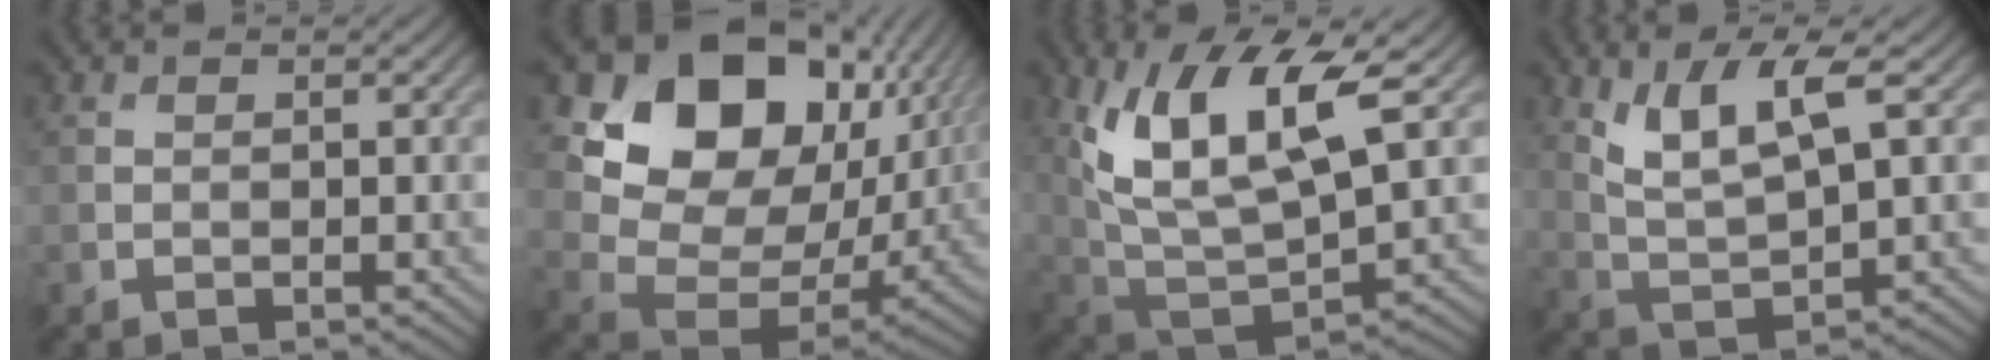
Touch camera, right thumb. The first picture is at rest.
{"total": 17.2, "force": [7.0, 12.2, 10.0], "torque": [-0.185, 0.008, 0.141]}
{"total": 13.9, "force": [5.6, 5.3, 11.6], "torque": [-0.233, -0.003, 0.107]}
{"total": 7.8, "force": [3.5, 2.2, 6.6], "torque": [-0.137, -0.004, 0.074]}